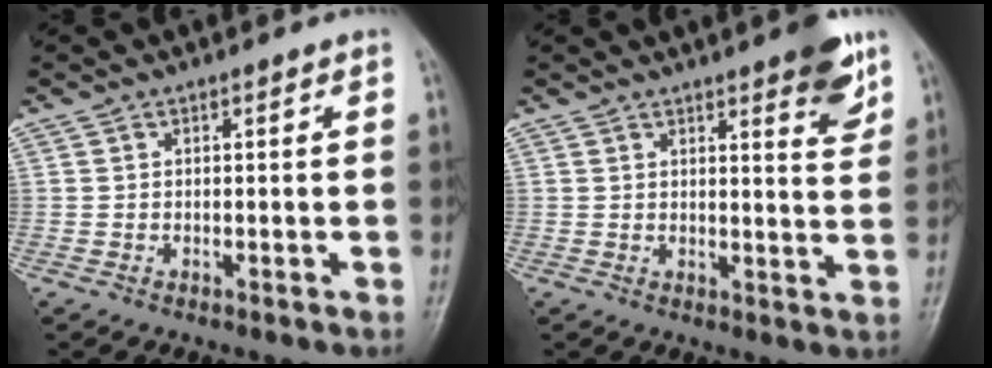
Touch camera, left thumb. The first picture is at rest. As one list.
[{"total": 7.1, "force": [4.4, 1.8, 5.3], "torque": [-0.052, -0.024, 0.052]}]